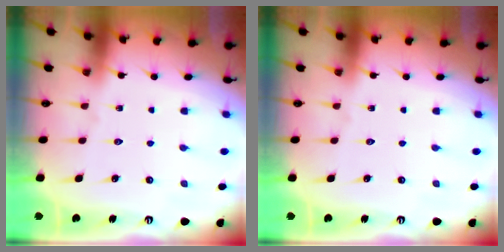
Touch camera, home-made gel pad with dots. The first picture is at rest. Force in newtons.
{"total": 0.0}